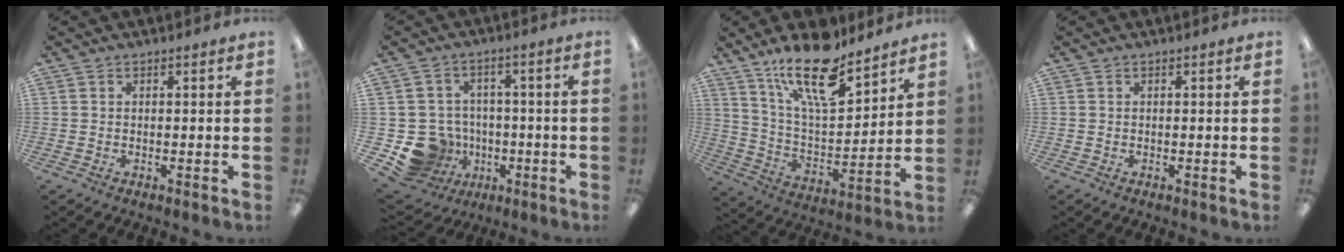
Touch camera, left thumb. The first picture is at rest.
{"total": 11.6, "force": [-4.1, 10.2, 3.4], "torque": [-0.092, 0.030, -0.057]}
{"total": 19.5, "force": [13.8, 6.7, 12.1], "torque": [-0.204, -0.079, 0.234]}
{"total": 0.0}